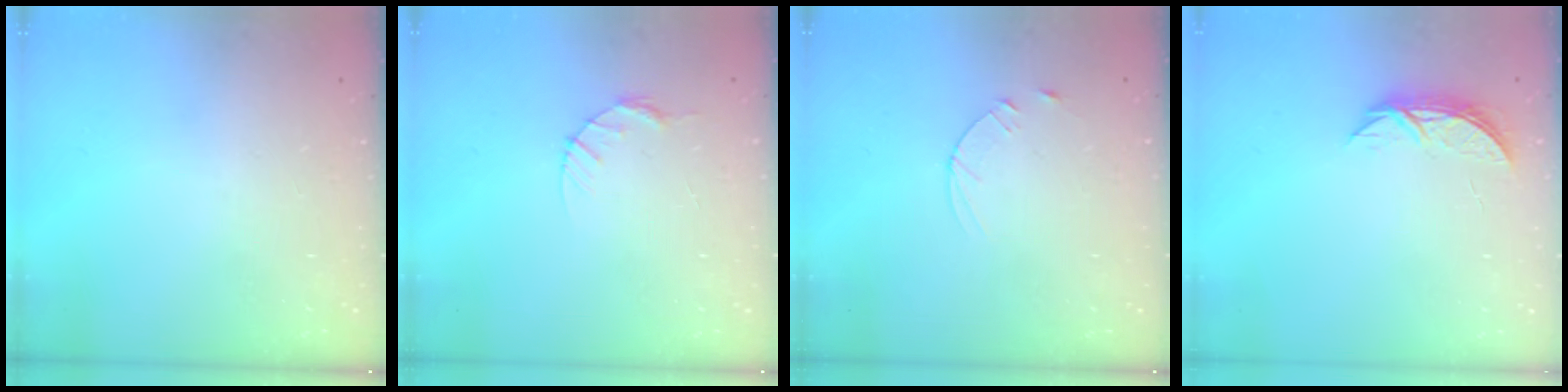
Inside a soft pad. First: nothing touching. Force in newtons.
{"total": 3.9, "press": 3.8, "slide": 0.5}
{"total": 3.6, "press": 3.6, "slide": 0.5}
{"total": 5.2, "press": 5.2, "slide": 0.6}